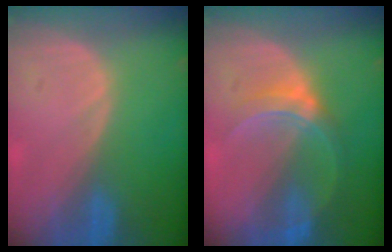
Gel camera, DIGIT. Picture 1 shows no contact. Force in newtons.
{"total": 5.9, "press": 5.8, "slide": 1.2}